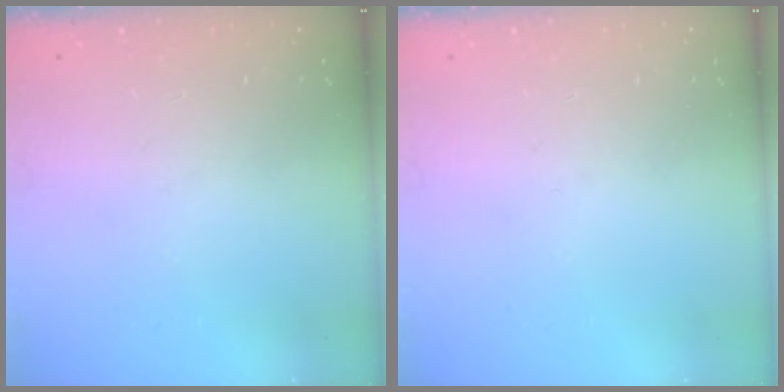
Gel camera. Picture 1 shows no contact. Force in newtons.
{"total": 0.0}